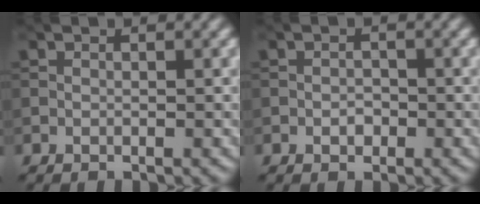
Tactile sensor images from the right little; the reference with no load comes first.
{"total": 1.0, "force": [-0.4, 0.7, 0.6], "torque": [-0.011, 0.001, -0.011]}